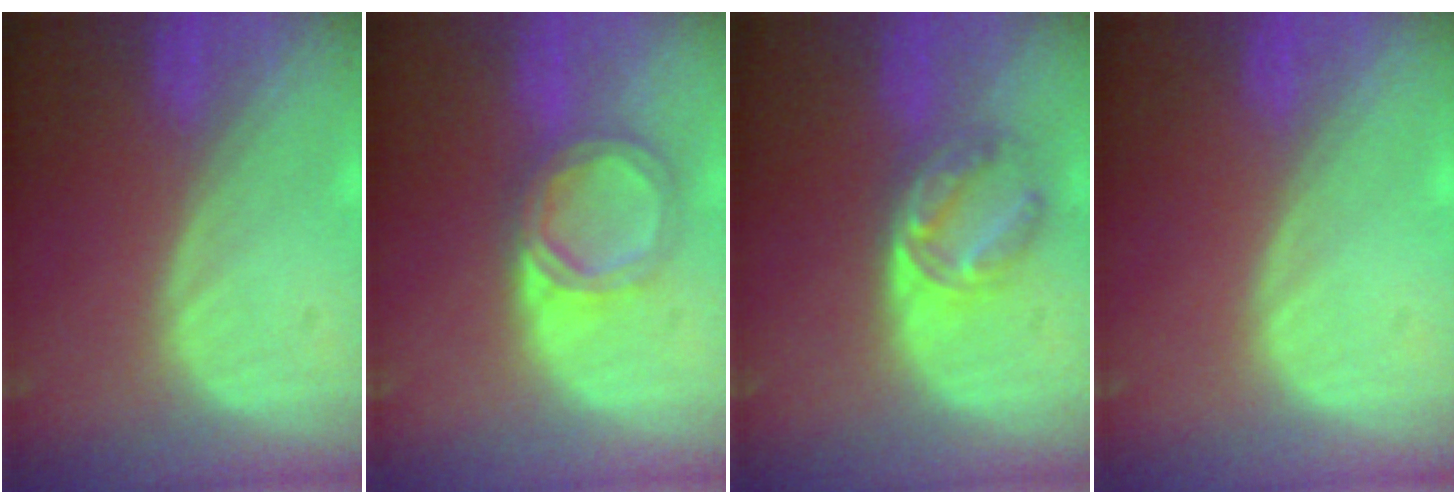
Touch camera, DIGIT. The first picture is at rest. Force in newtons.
{"total": 5.6, "press": 5.3, "slide": 2.0}
{"total": 5.8, "press": 5.5, "slide": 1.8}
{"total": 0.0}